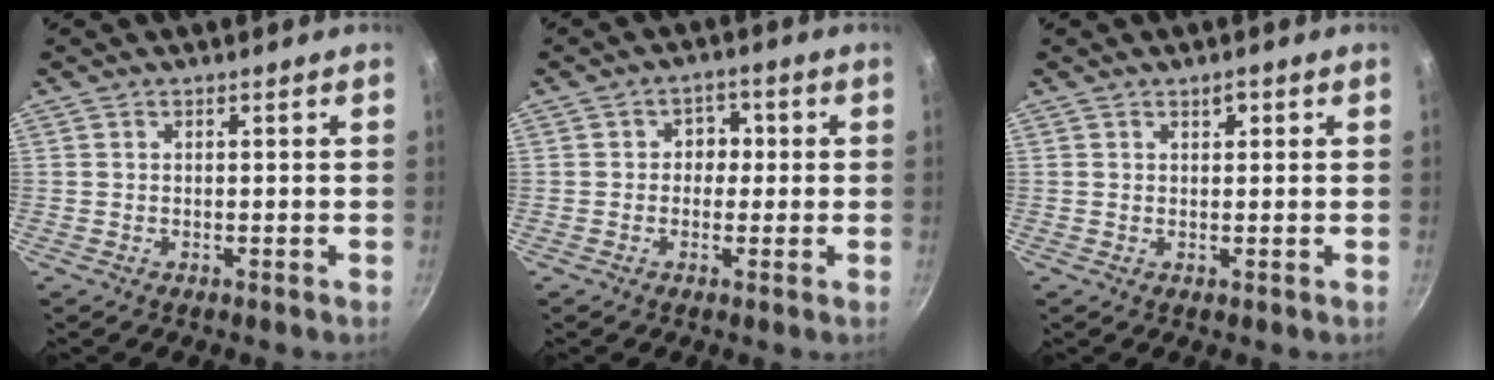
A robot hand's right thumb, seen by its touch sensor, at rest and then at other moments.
{"total": 4.1, "force": [0.0, 3.6, 1.9], "torque": [0.010, 0.006, -0.007]}
{"total": 1.8, "force": [0.8, 1.1, 1.2], "torque": [-0.008, -0.005, 0.010]}